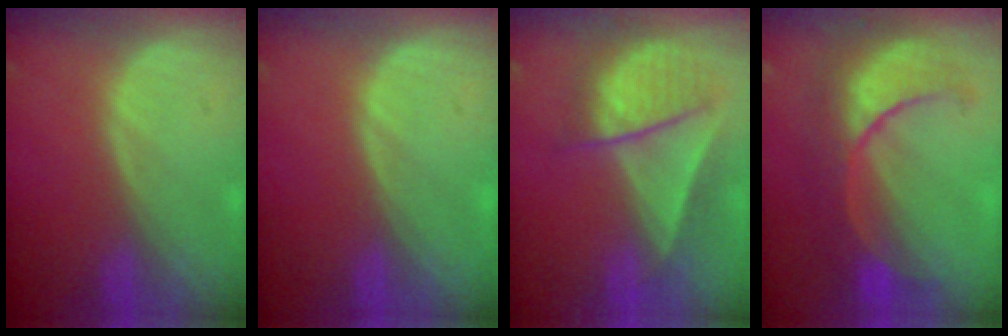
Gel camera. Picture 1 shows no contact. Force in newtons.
{"total": 0.0}
{"total": 7.8, "press": 7.3, "slide": 2.7}
{"total": 9.1, "press": 9.1, "slide": 0.6}